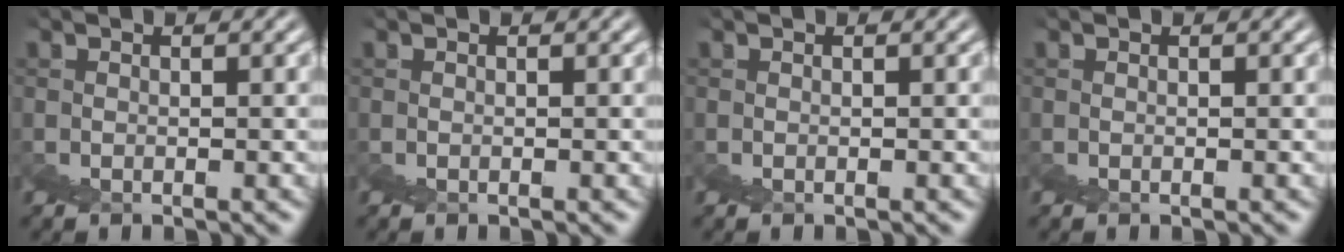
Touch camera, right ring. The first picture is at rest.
{"total": 0.0}
{"total": 0.0}
{"total": 0.0}